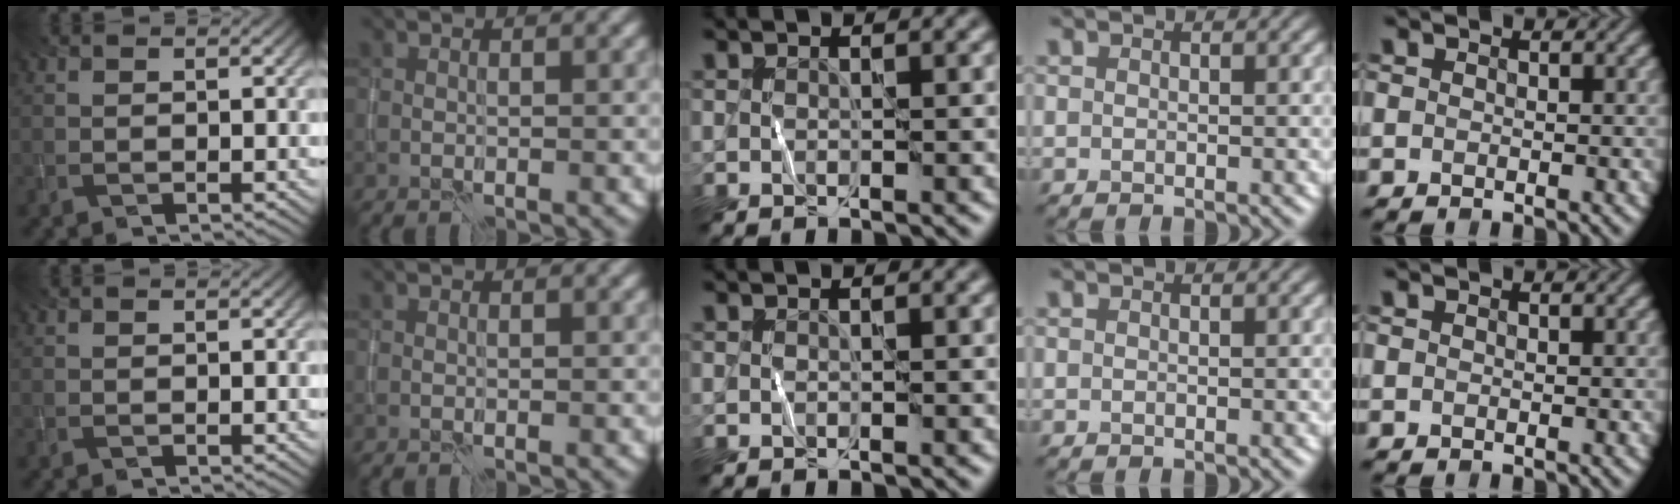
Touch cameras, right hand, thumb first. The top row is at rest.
{}